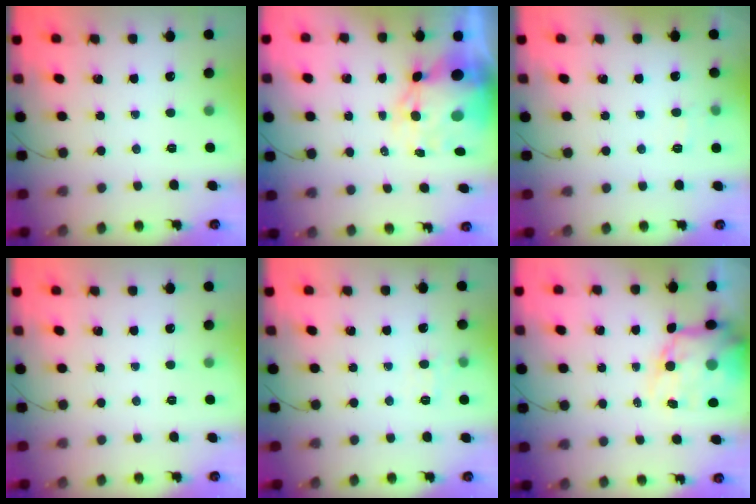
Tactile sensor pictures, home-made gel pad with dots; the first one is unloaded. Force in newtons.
{"total": 13.6, "press": 13.2, "slide": 3.1}
{"total": 6.6, "press": 6.4, "slide": 1.6}
{"total": 0.0}
{"total": 6.6, "press": 6.3, "slide": 2.0}
{"total": 13.7, "press": 13.3, "slide": 3.5}